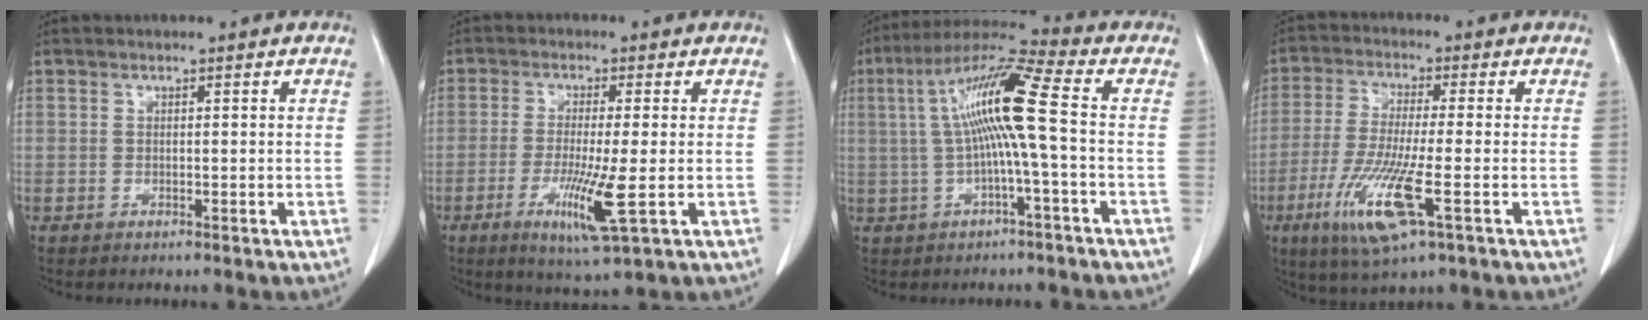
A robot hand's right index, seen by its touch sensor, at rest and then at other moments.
{"total": 8.3, "force": [-2.4, 0.2, 8.0], "torque": [-0.149, -0.024, -0.042]}
{"total": 11.5, "force": [0.4, -0.5, 11.5], "torque": [-0.215, 0.027, 0.004]}
{"total": 11.5, "force": [-4.4, 0.9, 10.6], "torque": [-0.220, -0.028, -0.082]}